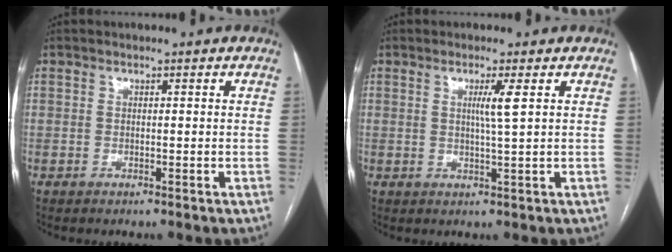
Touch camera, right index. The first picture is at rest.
{"total": 3.0, "force": [0.9, -0.7, 2.8], "torque": [-0.052, -0.005, 0.015]}